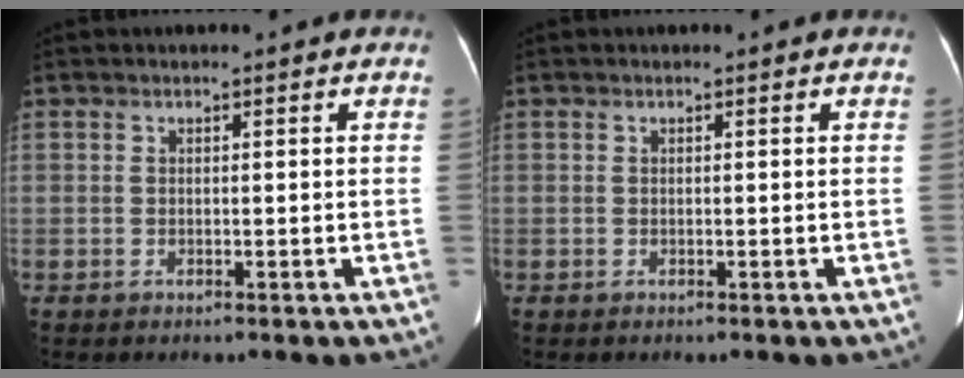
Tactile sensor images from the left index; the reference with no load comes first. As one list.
[{"total": 0.0}]